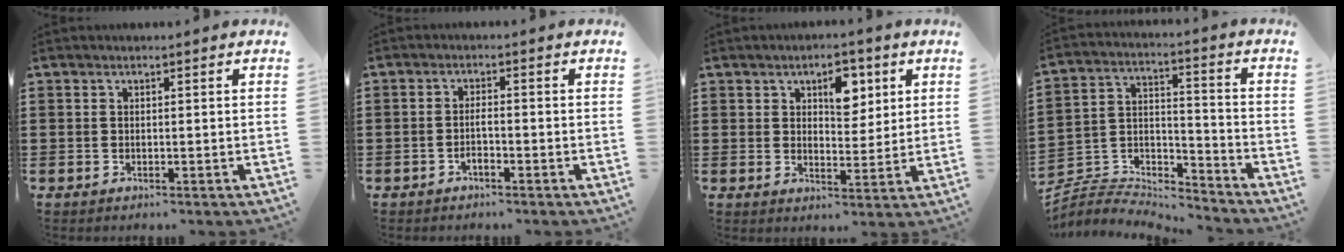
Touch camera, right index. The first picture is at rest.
{"total": 1.8, "force": [-1.1, 0.5, 1.4], "torque": [-0.029, 0.000, -0.021]}
{"total": 5.7, "force": [2.7, 3.4, 3.7], "torque": [-0.044, 0.000, 0.038]}
{"total": 5.0, "force": [-4.8, 1.2, 0.4], "torque": [-0.014, 0.001, -0.101]}